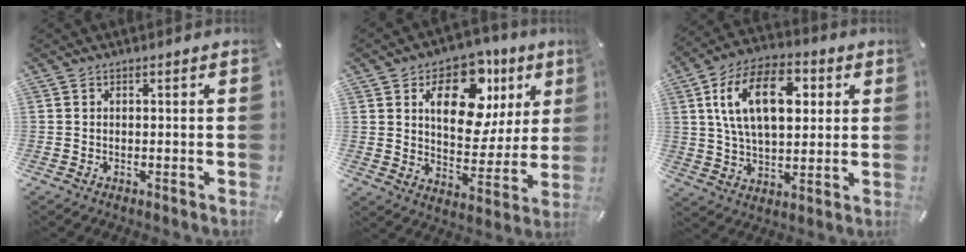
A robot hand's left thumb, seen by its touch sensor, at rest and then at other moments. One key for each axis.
{"total": 16.4, "fx": 7.7, "fy": 9.9, "fz": 10.6, "tx": -0.156, "ty": -0.030, "tz": 0.130}
{"total": 17.3, "fx": 4.7, "fy": 10.5, "fz": 12.9, "tx": -0.255, "ty": 0.013, "tz": 0.079}